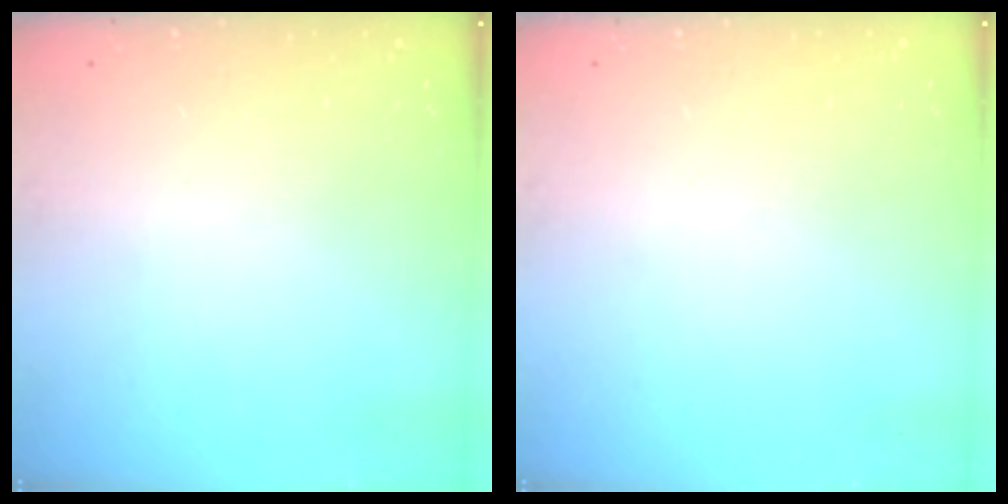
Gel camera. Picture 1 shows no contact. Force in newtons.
{"total": 0.0}